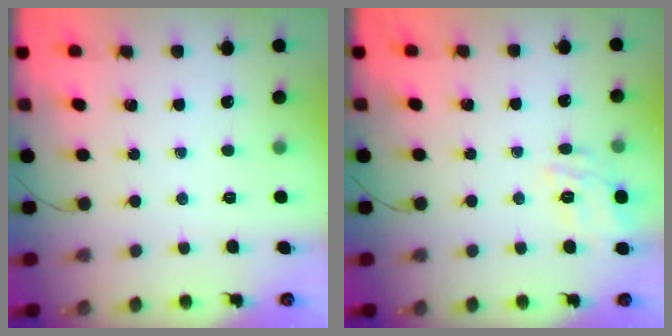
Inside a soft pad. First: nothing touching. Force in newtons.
{"total": 7.1, "press": 7.0, "slide": 0.7}